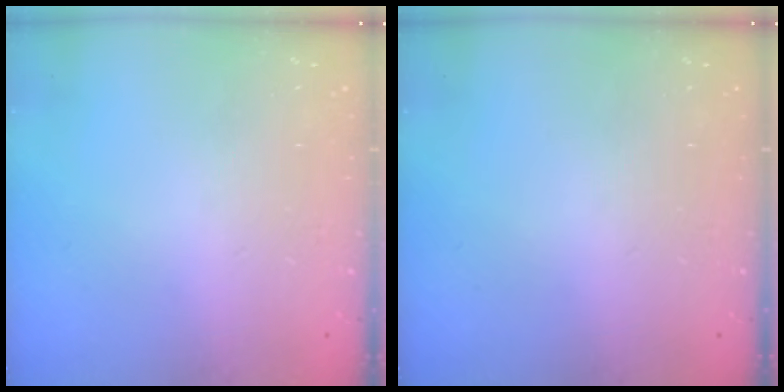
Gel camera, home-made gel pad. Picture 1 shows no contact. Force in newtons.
{"total": 0.0}